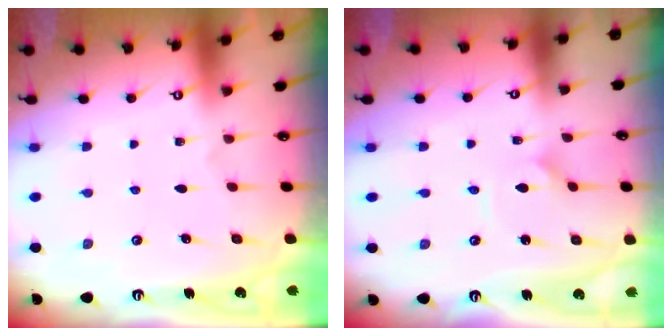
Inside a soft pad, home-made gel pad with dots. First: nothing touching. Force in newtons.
{"total": 1.9, "press": 1.9, "slide": 0.0}